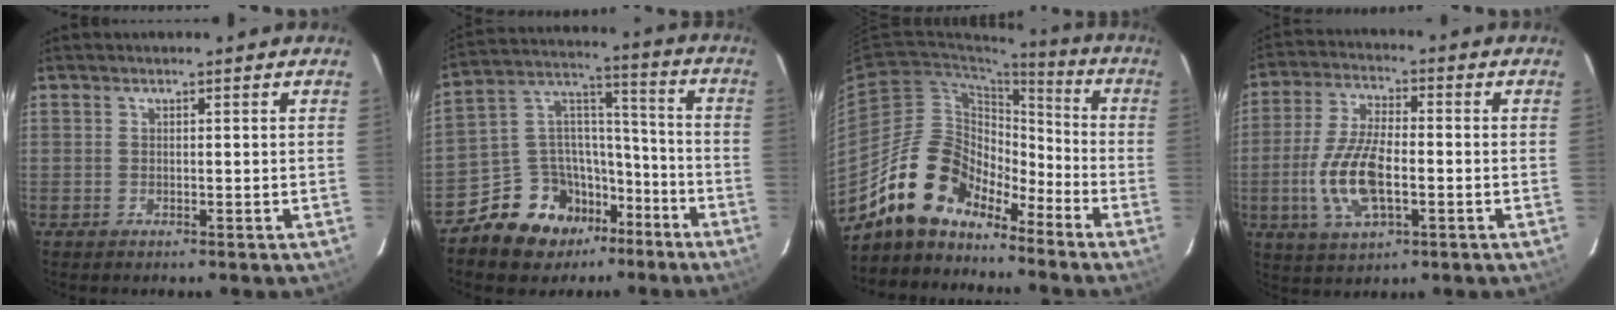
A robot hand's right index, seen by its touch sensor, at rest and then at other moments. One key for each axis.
{"total": 14.5, "fx": -9.8, "fy": 9.9, "fz": 3.8, "tx": -0.089, "ty": 0.070, "tz": -0.156}
{"total": 15.1, "fx": -12.2, "fy": 6.9, "fz": 5.7, "tx": -0.111, "ty": 0.022, "tz": -0.224}
{"total": 12.5, "fx": -2.9, "fy": 5.3, "fz": 10.9, "tx": -0.232, "ty": -0.001, "tz": -0.053}